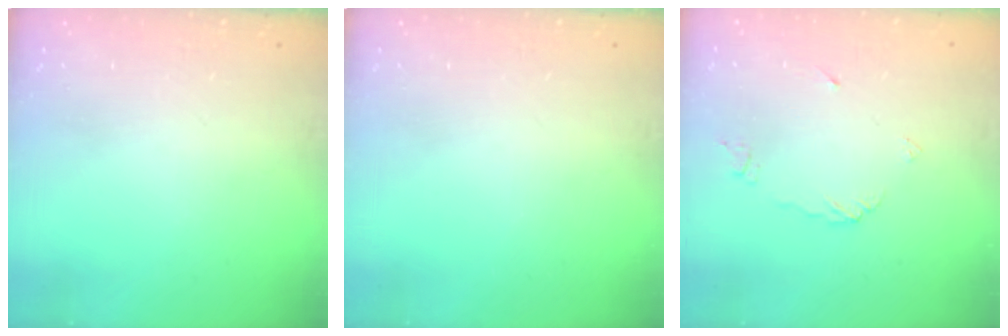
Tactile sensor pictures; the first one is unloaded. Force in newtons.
{"total": 0.0}
{"total": 5.2, "press": 5.2, "slide": 0.3}